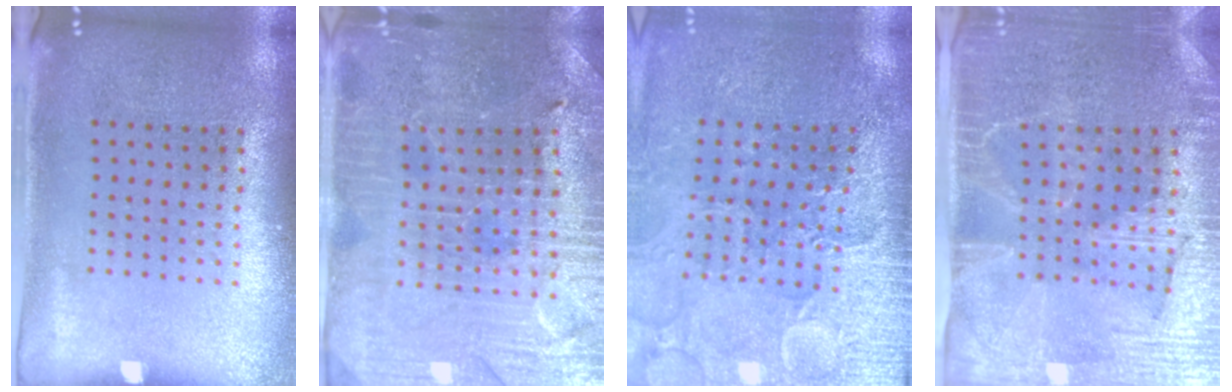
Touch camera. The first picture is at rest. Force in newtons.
{"total": 3.3, "press": 3.3, "slide": 0.6}
{"total": 3.3, "press": 3.3, "slide": 0.4}
{"total": 4.1, "press": 3.7, "slide": 1.7}